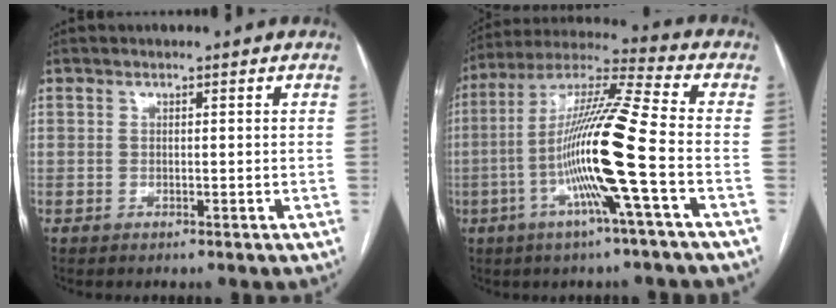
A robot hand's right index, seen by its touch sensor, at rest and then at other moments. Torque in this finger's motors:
{"motor_torque": [2.14, 0.00, 1.05, 0.21]}